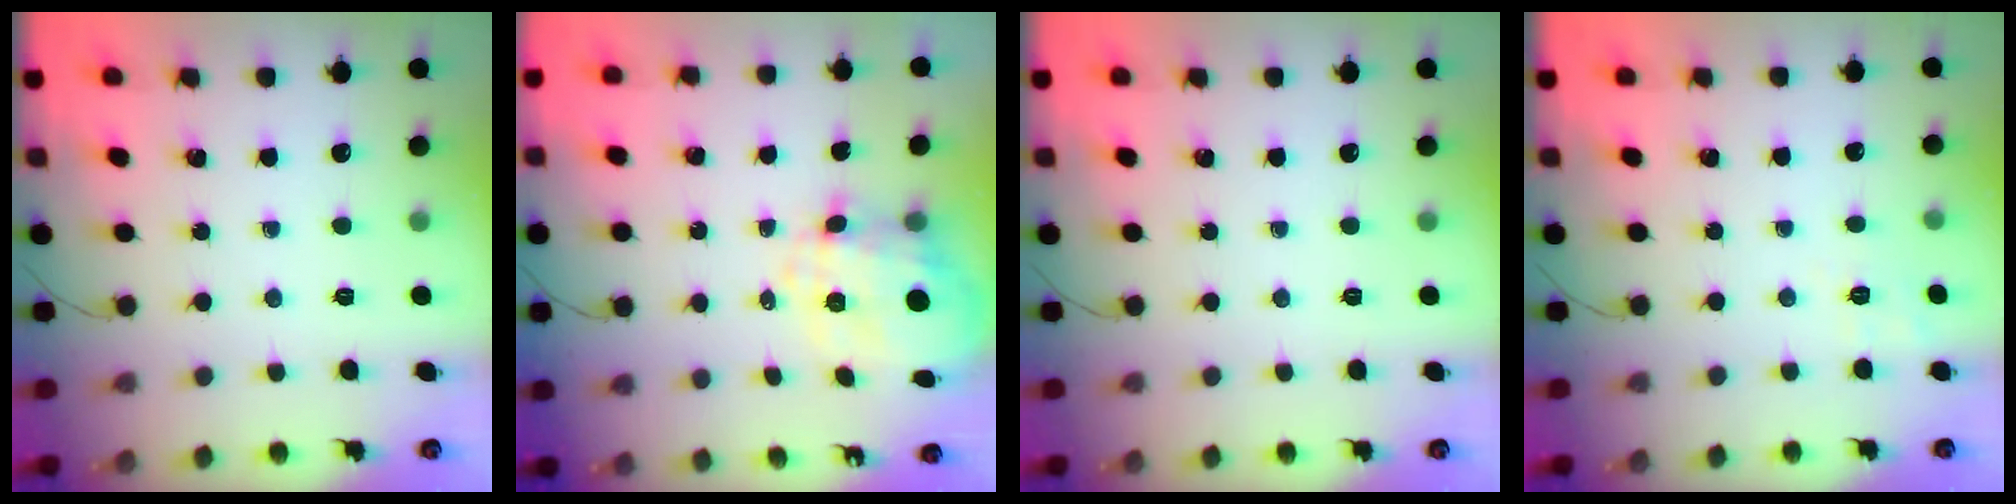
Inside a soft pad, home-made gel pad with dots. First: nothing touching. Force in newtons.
{"total": 10.2, "press": 9.9, "slide": 2.6}
{"total": 0.0}
{"total": 3.1, "press": 2.4, "slide": 1.9}